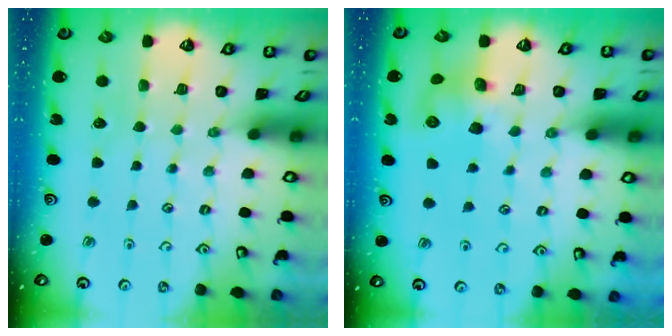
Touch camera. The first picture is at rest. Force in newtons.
{"total": 9.1, "press": 9.0, "slide": 0.5}